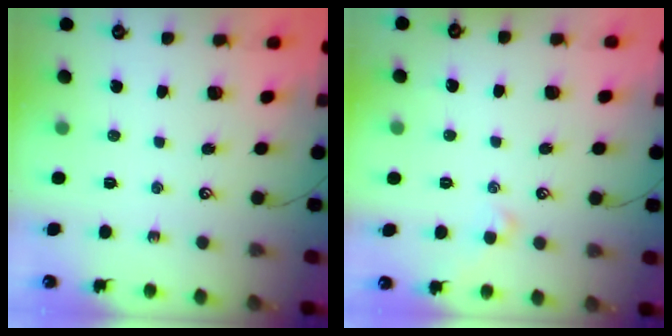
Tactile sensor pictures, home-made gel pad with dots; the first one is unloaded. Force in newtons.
{"total": 0.9, "press": 0.7, "slide": 0.5}